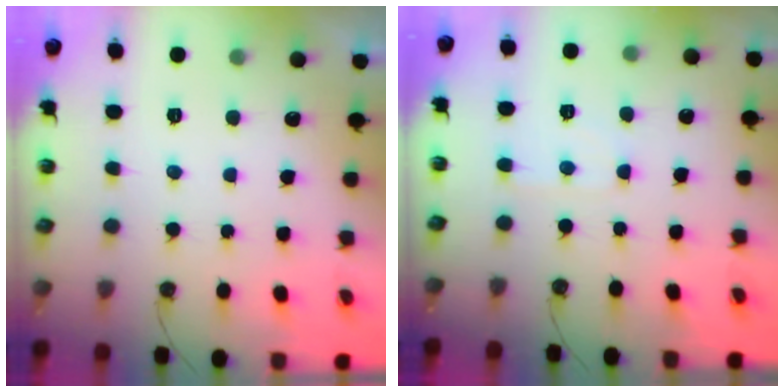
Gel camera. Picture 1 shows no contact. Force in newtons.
{"total": 2.5, "press": 2.5, "slide": 0.4}